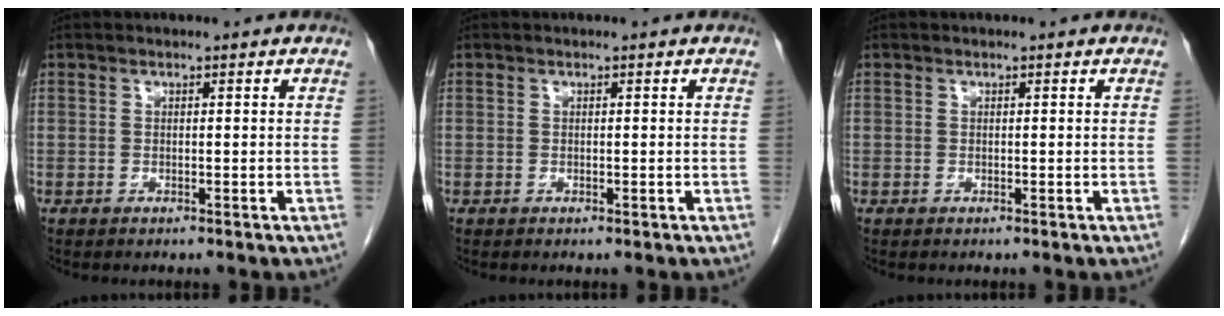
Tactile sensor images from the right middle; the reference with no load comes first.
{"total": 0.0}
{"total": 0.0}